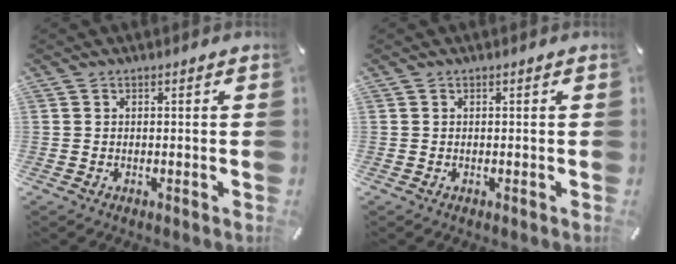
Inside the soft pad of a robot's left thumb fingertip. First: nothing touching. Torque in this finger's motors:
{"motor_torque": [0.00, 0.00, -0.05, 0.05, 0.00]}